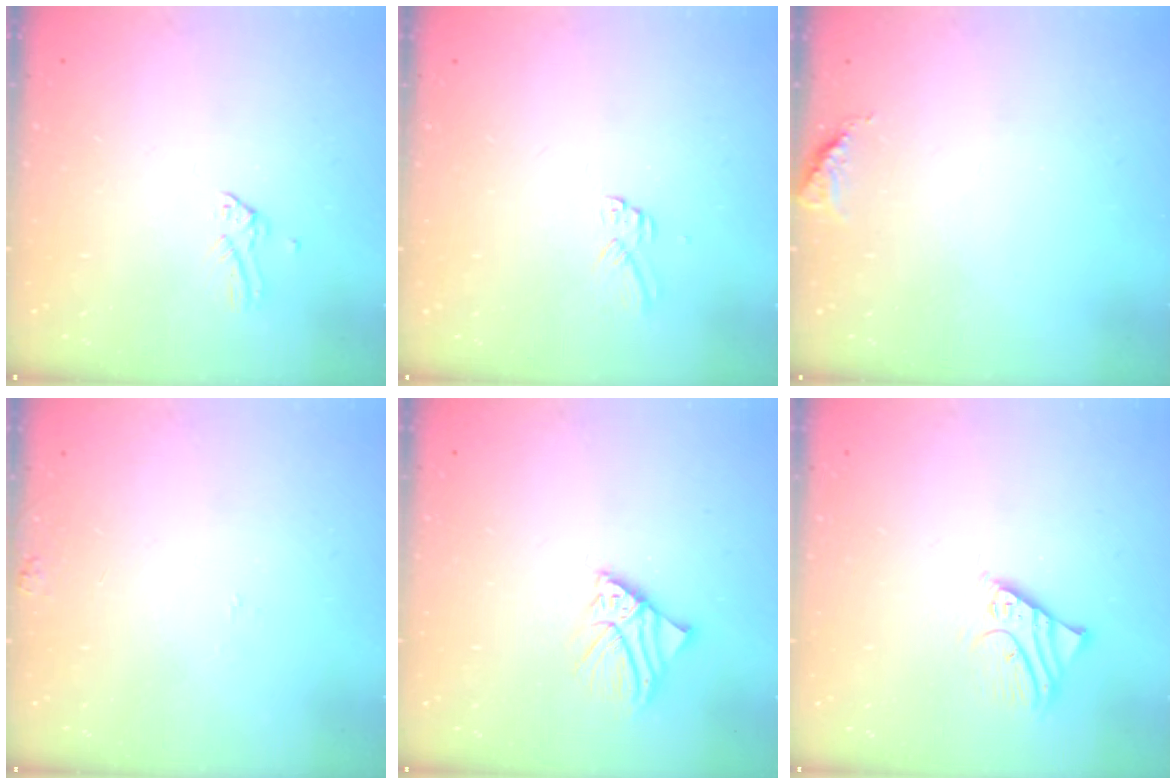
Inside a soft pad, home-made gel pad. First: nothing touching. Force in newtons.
{"total": 2.9, "press": 2.9, "slide": 0.2}
{"total": 6.8, "press": 6.7, "slide": 0.9}
{"total": 4.5, "press": 4.5, "slide": 0.3}
{"total": 3.7, "press": 3.7, "slide": 0.3}
{"total": 3.5, "press": 3.5, "slide": 0.4}